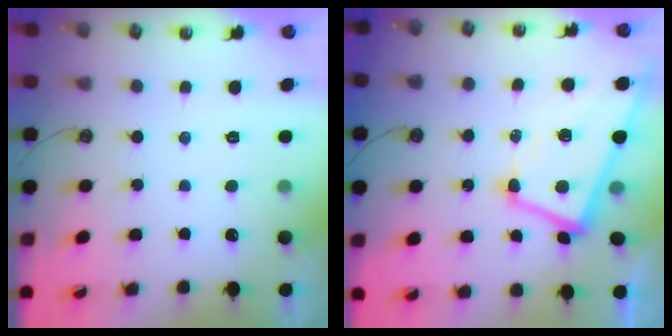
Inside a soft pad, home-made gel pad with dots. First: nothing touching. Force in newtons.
{"total": 1.9, "press": 1.7, "slide": 0.9}